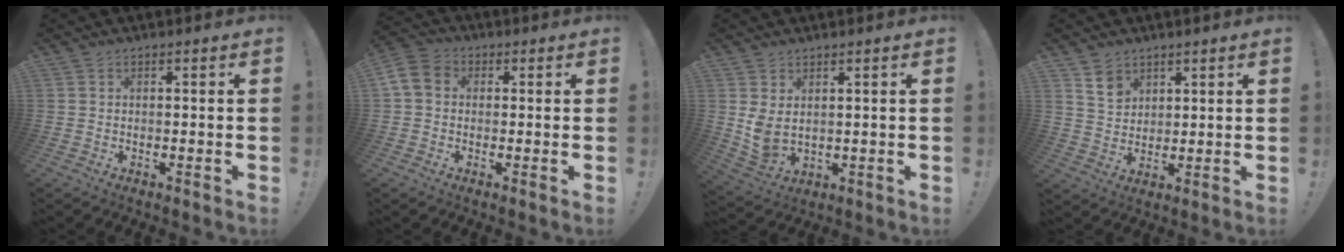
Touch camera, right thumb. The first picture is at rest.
{"total": 7.0, "force": [0.4, 5.8, 4.0], "torque": [-0.079, 0.013, 0.015]}
{"total": 5.7, "force": [1.6, 3.5, 4.2], "torque": [-0.068, -0.024, 0.031]}
{"total": 6.9, "force": [4.5, 4.9, 1.8], "torque": [-0.019, -0.029, 0.086]}